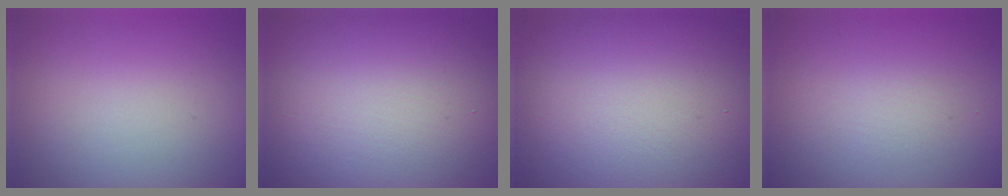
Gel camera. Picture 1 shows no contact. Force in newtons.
{"total": 15.3, "press": 15.3, "slide": 0.8}
{"total": 17.8, "press": 17.8, "slide": 1.1}
{"total": 2.6, "press": 2.6, "slide": 0.3}